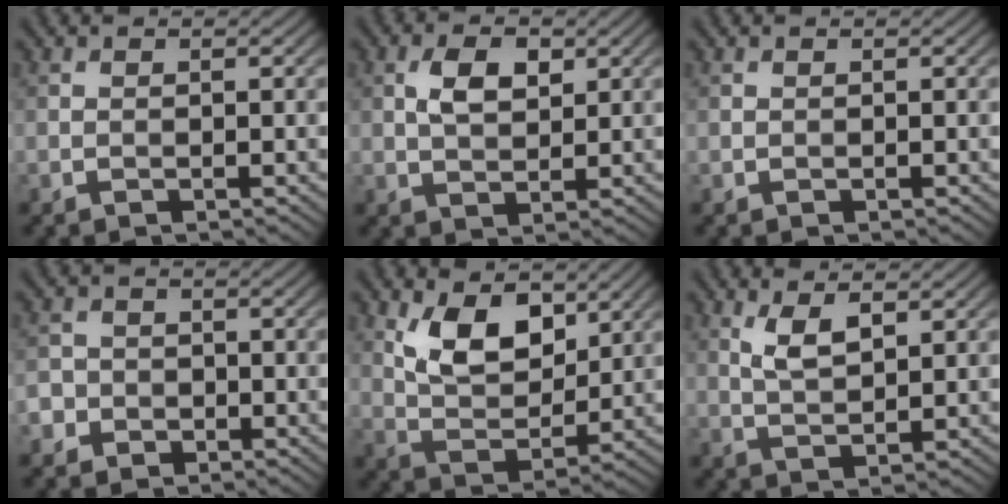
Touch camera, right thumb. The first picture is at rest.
{"total": 4.3, "force": [1.4, 2.4, 3.3], "torque": [-0.070, 0.007, 0.025]}
{"total": 0.0}
{"total": 3.3, "force": [-1.6, 2.8, 0.5], "torque": [-0.006, 0.000, -0.042]}
{"total": 8.3, "force": [4.0, 4.4, 5.8], "torque": [-0.115, -0.010, 0.071]}
{"total": 3.8, "force": [2.0, 1.2, 3.0], "torque": [-0.070, -0.001, 0.042]}